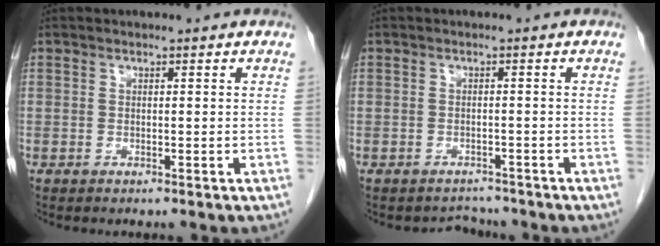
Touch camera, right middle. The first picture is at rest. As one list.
[{"total": 2.3, "force": [-2.0, 0.9, -0.5], "torque": [0.004, 0.001, -0.028]}]